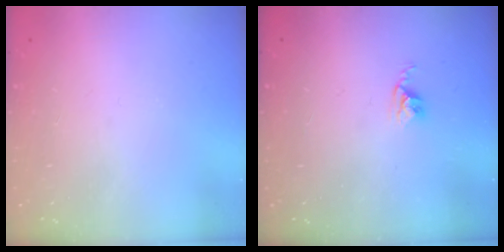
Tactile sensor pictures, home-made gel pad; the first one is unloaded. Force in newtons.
{"total": 2.8, "press": 2.7, "slide": 0.4}